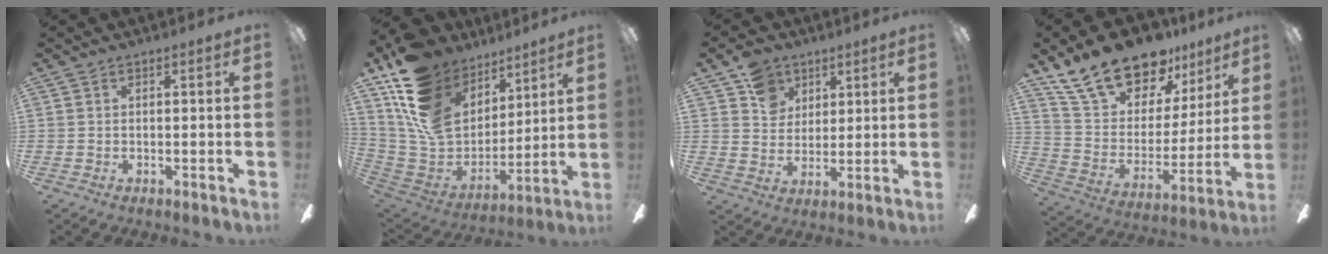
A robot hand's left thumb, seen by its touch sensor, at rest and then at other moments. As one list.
[{"total": 20.2, "force": [10.2, 14.4, 9.9], "torque": [-0.205, -0.061, 0.196]}, {"total": 8.3, "force": [5.2, 6.2, 1.8], "torque": [-0.026, -0.018, 0.097]}, {"total": 19.8, "force": [16.3, 8.6, 7.0], "torque": [-0.144, -0.110, 0.300]}]